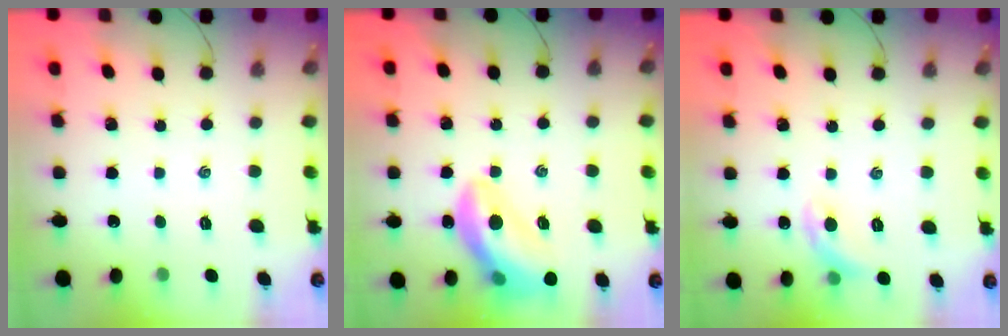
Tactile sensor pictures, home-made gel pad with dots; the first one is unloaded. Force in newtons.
{"total": 15.6, "press": 15.3, "slide": 3.0}
{"total": 7.0, "press": 6.9, "slide": 0.7}